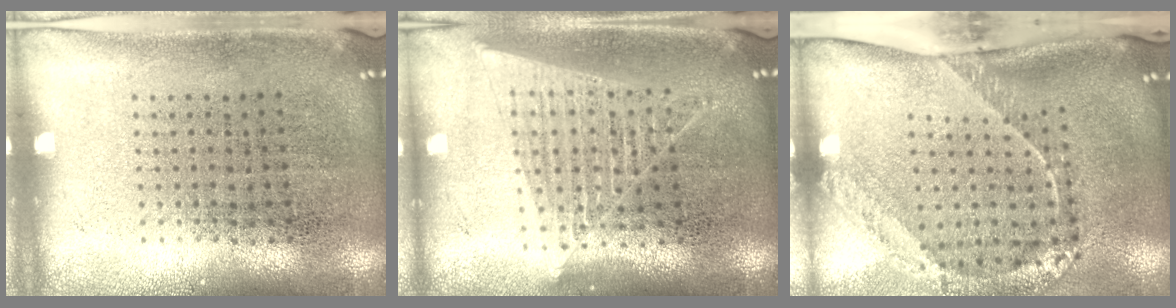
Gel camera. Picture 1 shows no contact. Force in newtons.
{"total": 1.5, "press": 1.4, "slide": 0.6}
{"total": 2.7, "press": 1.8, "slide": 2.0}